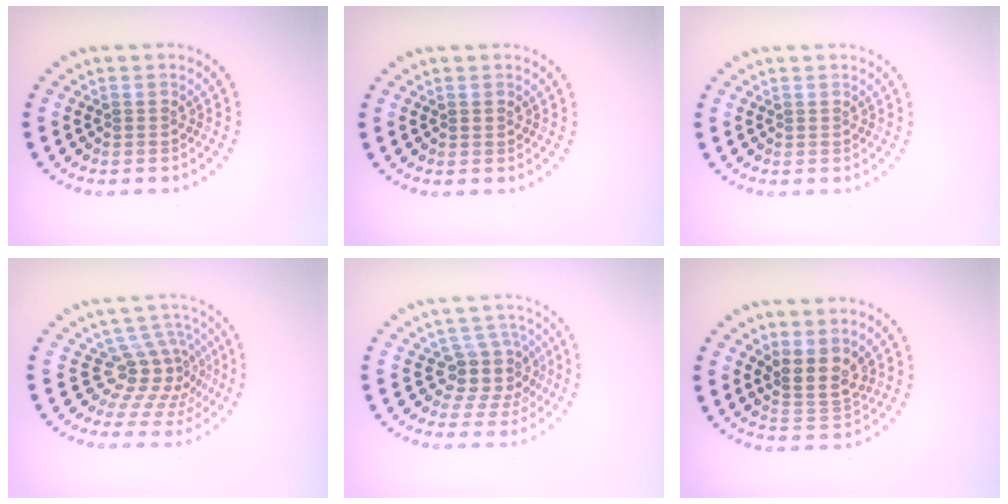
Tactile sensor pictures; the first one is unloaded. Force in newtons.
{"total": 0.5, "press": 0.5, "slide": 0.1}
{"total": 0.0}
{"total": 3.9, "press": 2.7, "slide": 2.9}
{"total": 3.7, "press": 2.9, "slide": 2.3}
{"total": 3.4, "press": 2.7, "slide": 2.1}